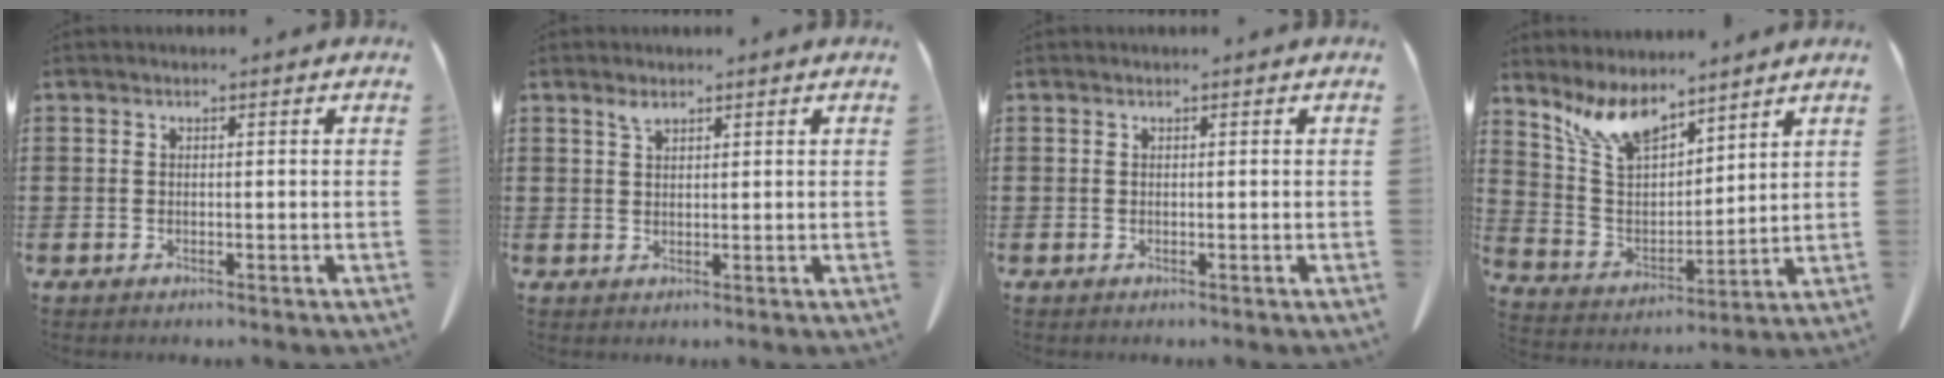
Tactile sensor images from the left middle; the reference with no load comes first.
{"total": 1.6, "force": [1.3, 0.5, 0.7], "torque": [-0.010, -0.005, 0.024]}
{"total": 0.0}
{"total": 9.4, "force": [7.5, 3.6, 4.5], "torque": [-0.117, -0.023, 0.141]}